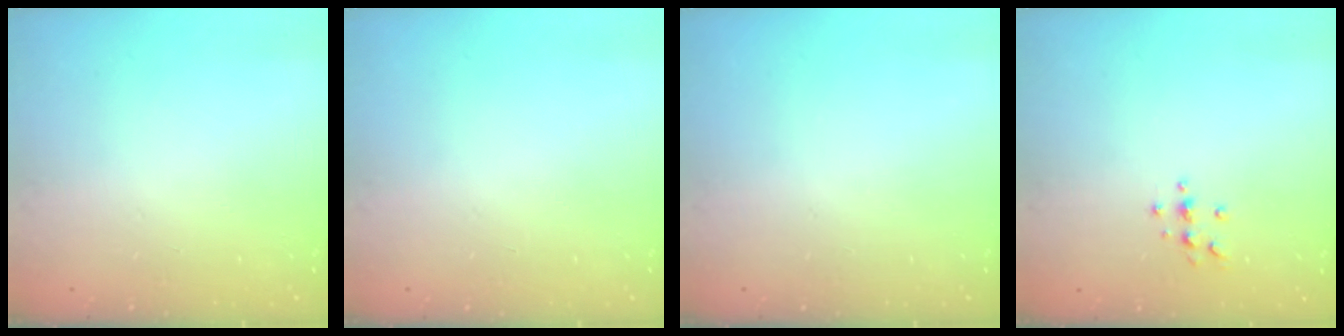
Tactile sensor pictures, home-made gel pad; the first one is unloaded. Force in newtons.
{"total": 0.0}
{"total": 0.0}
{"total": 3.3, "press": 3.3, "slide": 0.4}